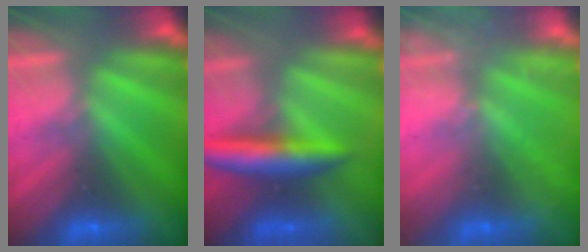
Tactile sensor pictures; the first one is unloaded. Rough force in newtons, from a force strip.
{"total": 6.6}
{"total": 2.2}